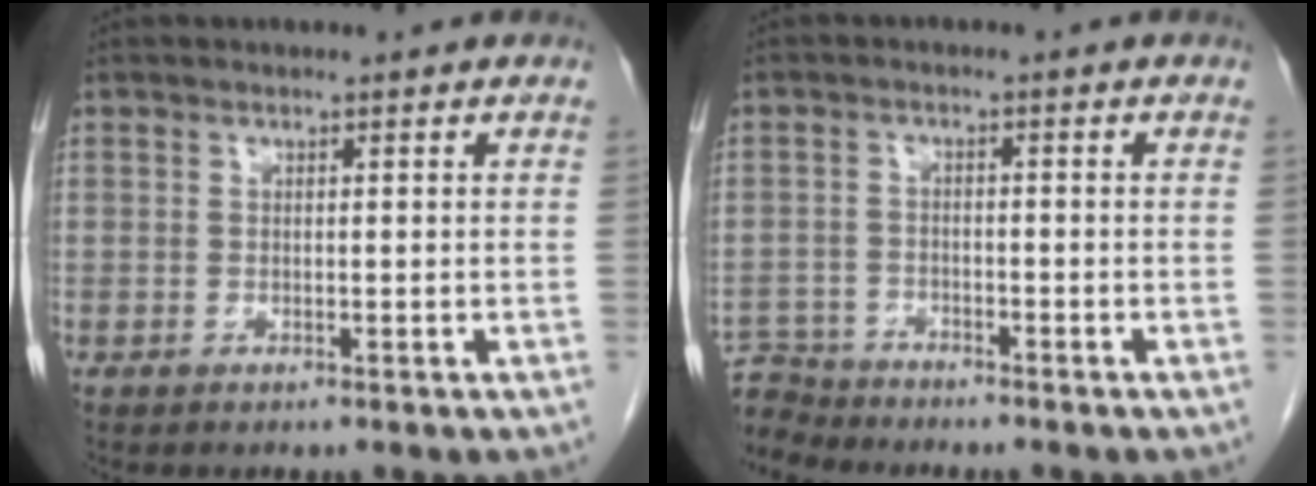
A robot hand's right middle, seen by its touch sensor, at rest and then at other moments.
{"total": 5.7, "force": [-5.6, 1.0, -0.7], "torque": [0.019, 0.000, -0.109]}